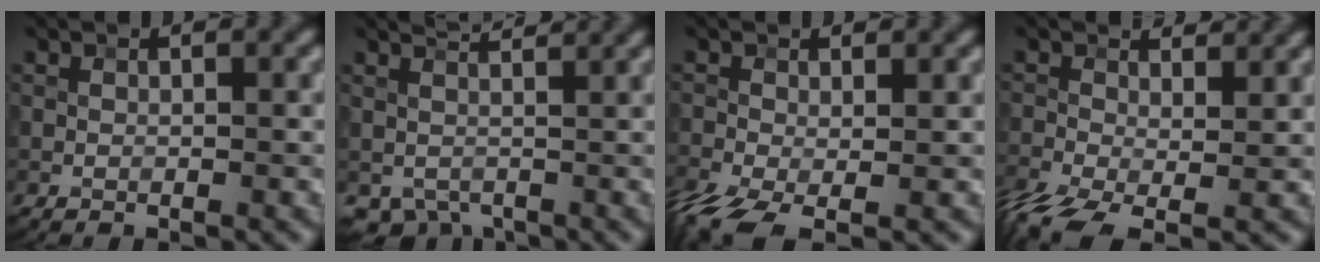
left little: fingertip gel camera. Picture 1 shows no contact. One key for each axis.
{"total": 2.8, "fx": 1.3, "fy": 1.8, "fz": 1.8, "tx": -0.028, "ty": 0.001, "tz": 0.026}
{"total": 4.7, "fx": -2.5, "fy": 2.3, "fz": 3.3, "tx": -0.093, "ty": -0.020, "tz": -0.052}
{"total": 5.5, "fx": -2.0, "fy": 2.7, "fz": 4.3, "tx": -0.100, "ty": -0.009, "tz": -0.051}